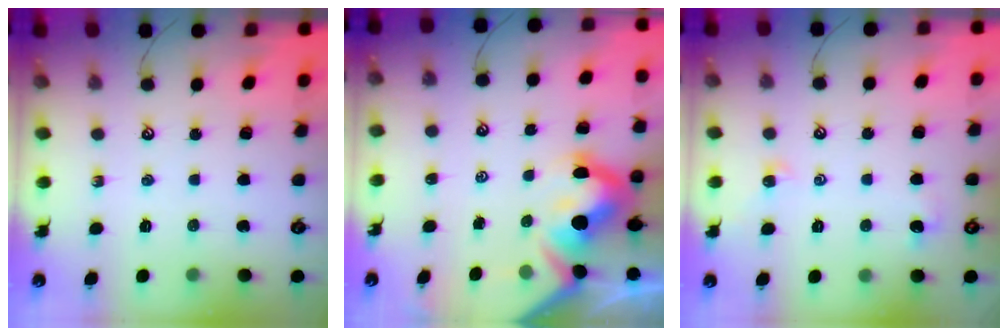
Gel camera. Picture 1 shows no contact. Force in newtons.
{"total": 11.3, "press": 11.1, "slide": 2.2}
{"total": 1.0, "press": 0.9, "slide": 0.5}